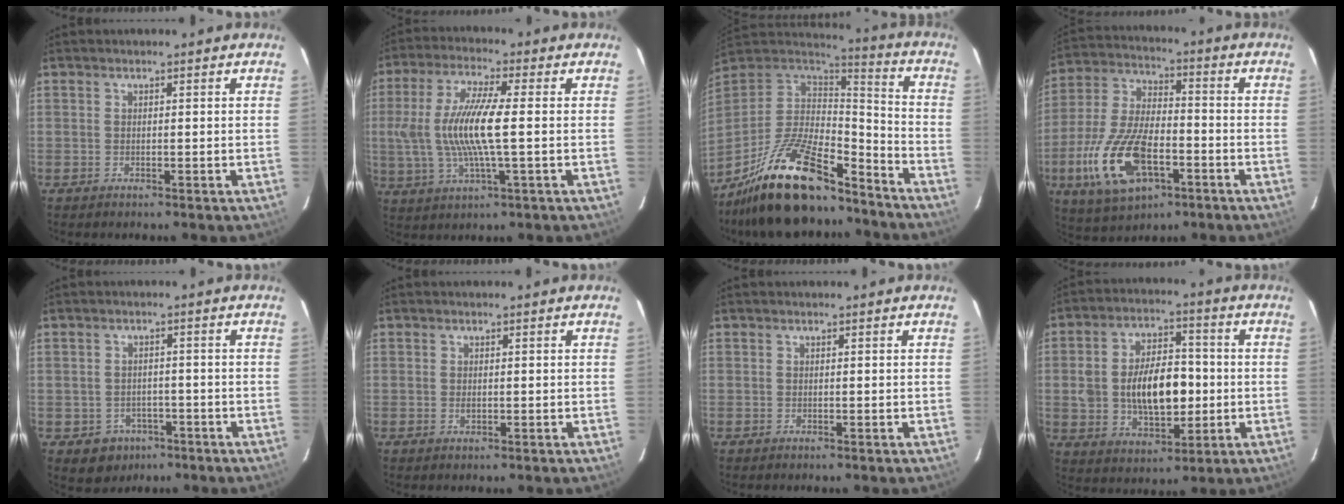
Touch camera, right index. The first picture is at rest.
{"total": 13.7, "force": [0.0, 2.7, 13.4], "torque": [-0.266, 0.000, 0.002]}
{"total": 23.5, "force": [-17.1, 8.1, 14.0], "torque": [-0.273, -0.017, -0.284]}
{"total": 18.1, "force": [-6.8, 8.8, 14.3], "torque": [-0.317, -0.014, -0.118]}
{"total": 5.7, "force": [-2.8, 4.8, 1.2], "torque": [-0.031, 0.016, -0.026]}
{"total": 1.1, "force": [-0.1, 0.7, 0.9], "torque": [-0.015, 0.001, -0.001]}
{"total": 0.0}
{"total": 14.3, "force": [-1.0, 7.9, 11.9], "torque": [-0.223, 0.014, -0.002]}